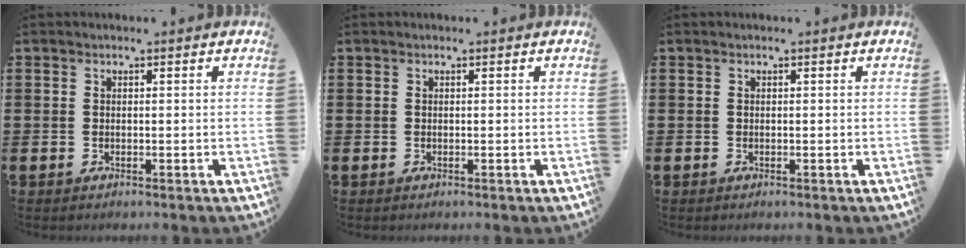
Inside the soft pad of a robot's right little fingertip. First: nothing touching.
{"total": 0.0}
{"total": 0.0}